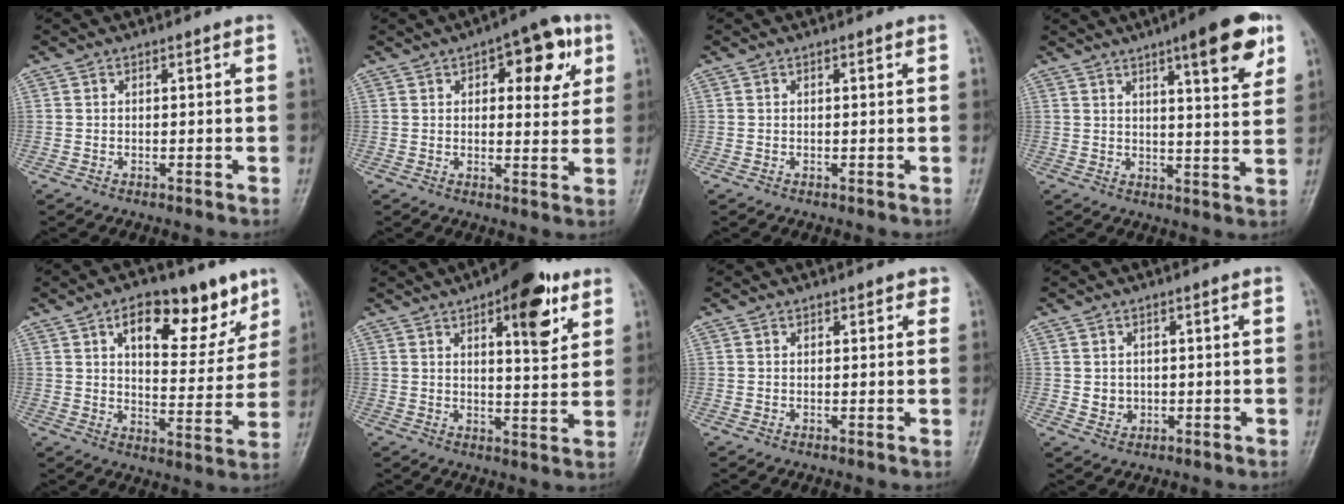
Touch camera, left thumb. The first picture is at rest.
{"total": 11.3, "force": [4.5, 5.3, 8.9], "torque": [-0.072, -0.008, 0.051]}
{"total": 0.5, "force": [0.2, 0.2, 0.4], "torque": [-0.005, 0.001, 0.003]}
{"total": 12.4, "force": [6.8, 2.7, 10.1], "torque": [-0.119, -0.029, 0.089]}
{"total": 16.5, "force": [9.1, 8.1, 11.1], "torque": [-0.104, -0.036, 0.137]}
{"total": 12.8, "force": [6.4, 4.8, 10.0], "torque": [-0.105, -0.026, 0.083]}
{"total": 1.5, "force": [1.0, 0.9, 0.6], "torque": [0.008, -0.003, 0.007]}
{"total": 2.6, "force": [0.1, 2.4, 1.0], "torque": [-0.007, 0.000, 0.008]}